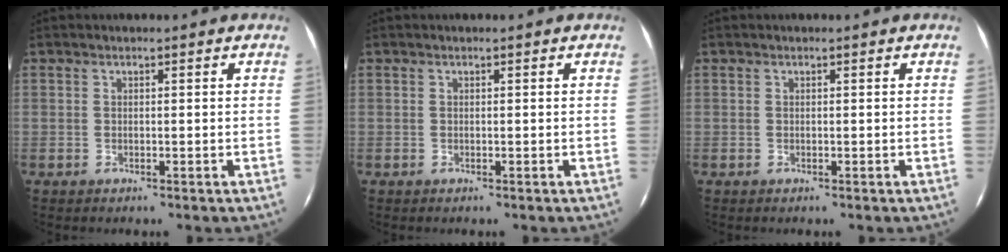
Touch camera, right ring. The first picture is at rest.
{"total": 0.0}
{"total": 0.0}